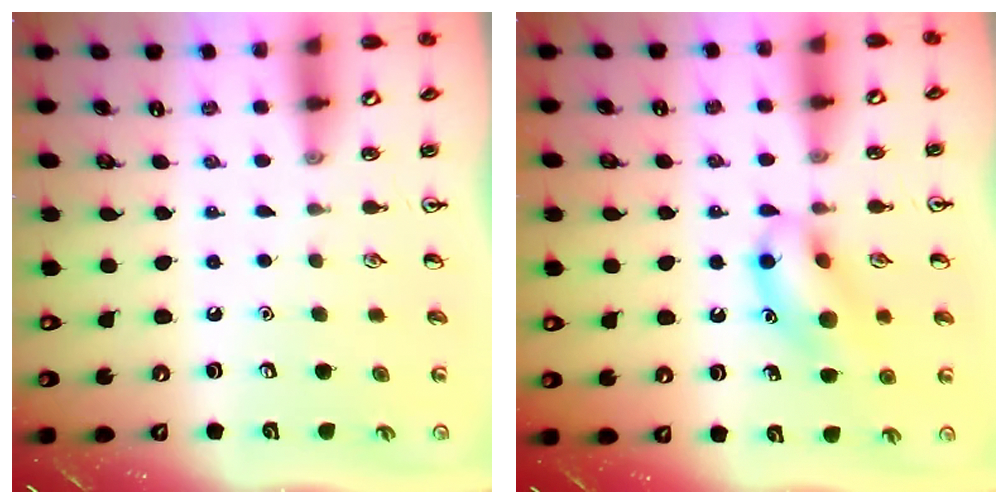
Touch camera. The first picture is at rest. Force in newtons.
{"total": 12.8, "press": 12.7, "slide": 1.3}